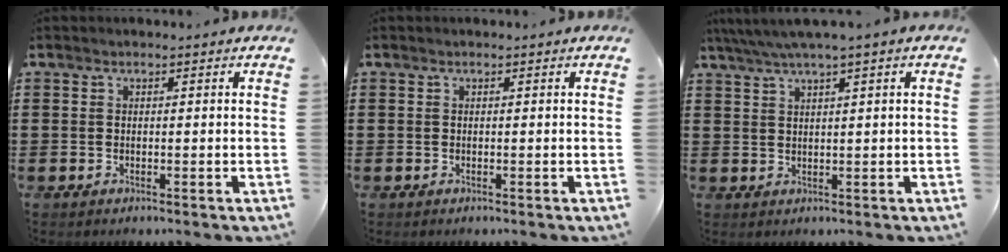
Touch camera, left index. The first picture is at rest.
{"total": 0.0}
{"total": 2.6, "force": [1.7, -0.2, 2.0], "torque": [-0.041, 0.001, 0.030]}